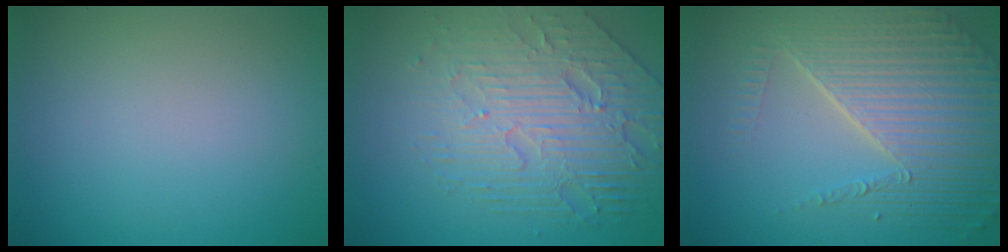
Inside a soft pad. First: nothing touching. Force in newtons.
{"total": 7.1, "press": 5.1, "slide": 5.0}
{"total": 7.4, "press": 5.3, "slide": 5.2}